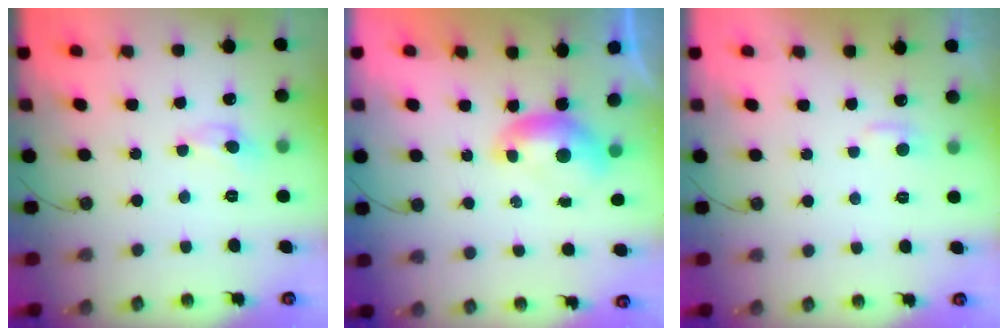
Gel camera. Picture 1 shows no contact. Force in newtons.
{"total": 0.0}
{"total": 1.8, "press": 1.7, "slide": 0.6}